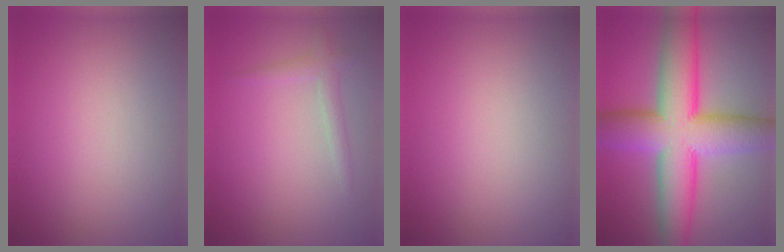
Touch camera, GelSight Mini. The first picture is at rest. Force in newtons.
{"total": 1.5, "press": 1.5, "slide": 0.0}
{"total": 0.0}
{"total": 12.1, "press": 12.1, "slide": 0.4}